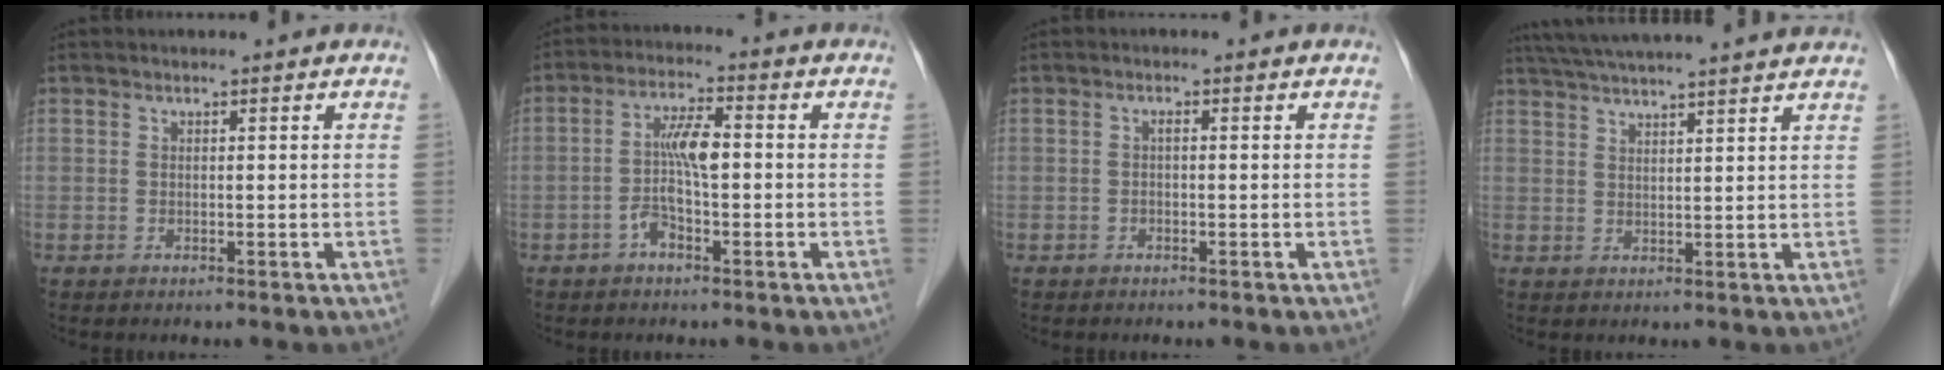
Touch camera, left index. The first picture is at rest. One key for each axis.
{"total": 5.5, "fx": -1.1, "fy": 1.5, "fz": 5.2, "tx": -0.106, "ty": 0.014, "tz": -0.023}
{"total": 0.8, "fx": -0.3, "fy": 0.3, "fz": 0.7, "tx": -0.014, "ty": 0.001, "tz": -0.007}
{"total": 16.9, "fx": 15.2, "fy": 0.1, "fz": 7.4, "tx": -0.131, "ty": 0.036, "tz": 0.210}